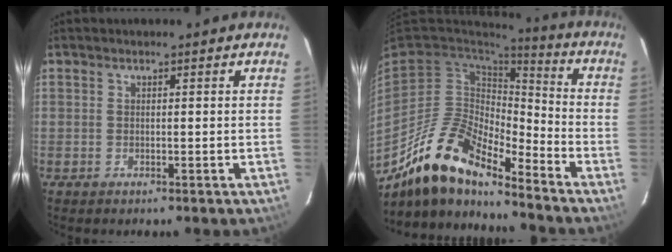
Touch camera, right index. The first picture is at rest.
{"total": 17.0, "force": [-13.4, 5.0, 9.2], "torque": [-0.175, -0.010, -0.259]}